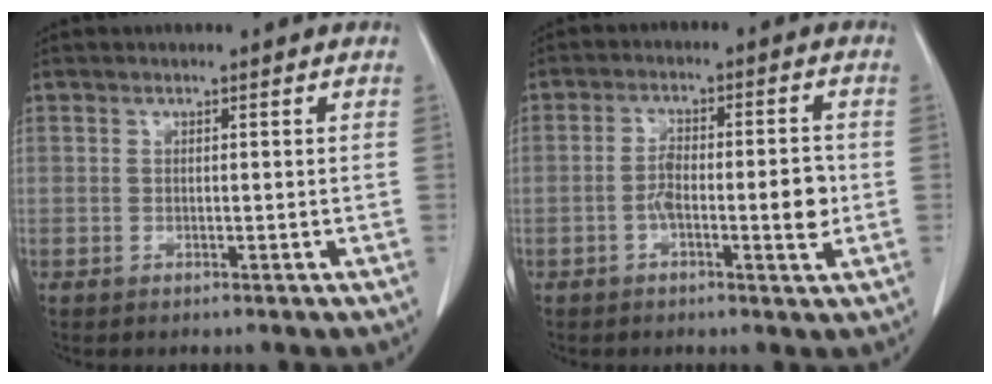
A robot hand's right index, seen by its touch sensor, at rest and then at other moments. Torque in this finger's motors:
{"motor_torque": [0.74, -0.40, 0.45, 0.08]}